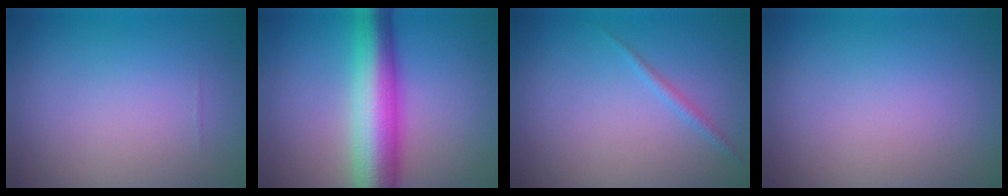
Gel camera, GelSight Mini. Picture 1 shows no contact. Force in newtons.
{"total": 8.9, "press": 8.9, "slide": 0.1}
{"total": 0.8, "press": 0.8, "slide": 0.1}
{"total": 0.0}